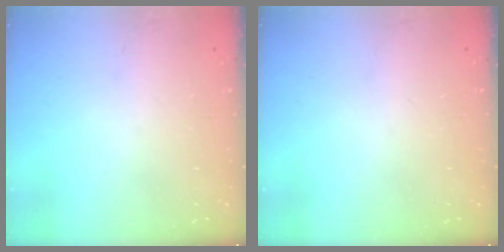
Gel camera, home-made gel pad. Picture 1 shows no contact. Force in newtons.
{"total": 0.0}